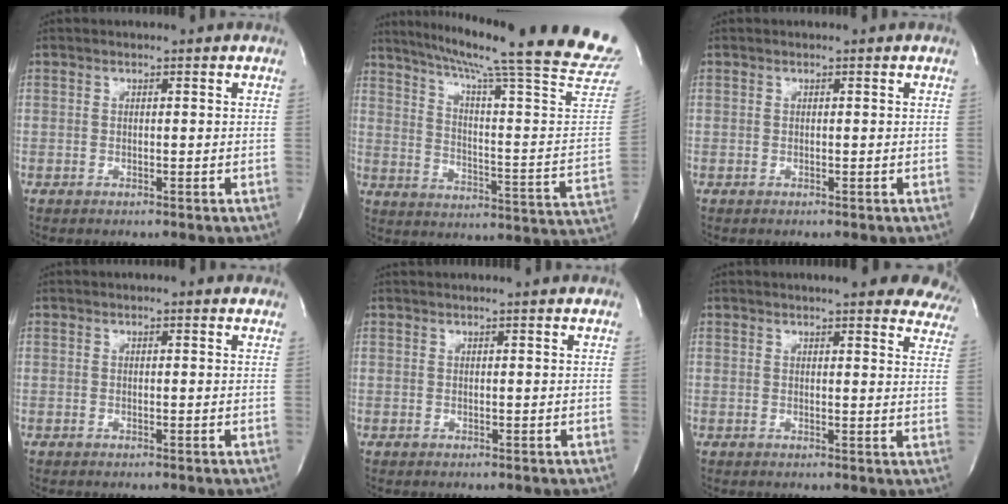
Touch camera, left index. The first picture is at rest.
{"total": 27.3, "force": [23.0, -1.5, 14.6], "torque": [-0.228, -0.089, 0.298]}
{"total": 0.0}
{"total": 2.9, "force": [2.4, 0.6, 1.5], "torque": [-0.018, 0.017, 0.024]}
{"total": 6.1, "force": [5.7, -0.1, 2.2], "torque": [-0.028, 0.031, 0.061]}
{"total": 19.7, "force": [17.8, 3.7, 7.8], "torque": [-0.087, -0.039, 0.185]}